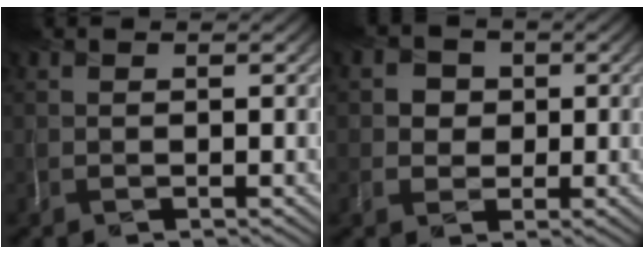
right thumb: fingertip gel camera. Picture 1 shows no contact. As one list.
[{"total": 2.7, "force": [0.4, 2.7, 0.1], "torque": [0.000, -0.005, 0.007]}]